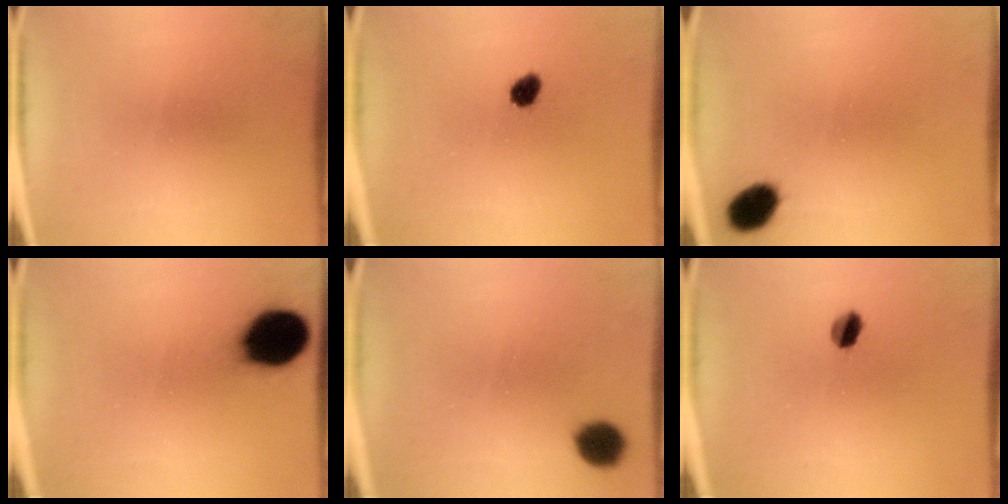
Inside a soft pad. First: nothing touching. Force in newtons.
{"total": 2.8}
{"total": 5.9}
{"total": 13.5}
{"total": 5.3}
{"total": 3.5}